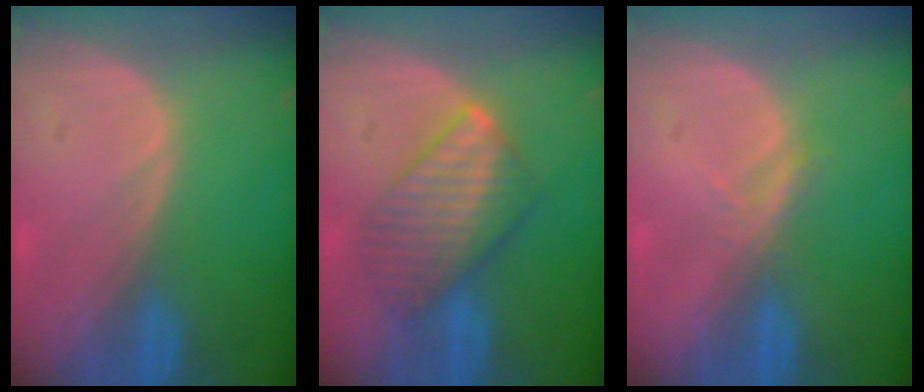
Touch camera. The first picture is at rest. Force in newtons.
{"total": 7.2, "press": 7.2, "slide": 0.2}
{"total": 1.8, "press": 1.6, "slide": 0.7}